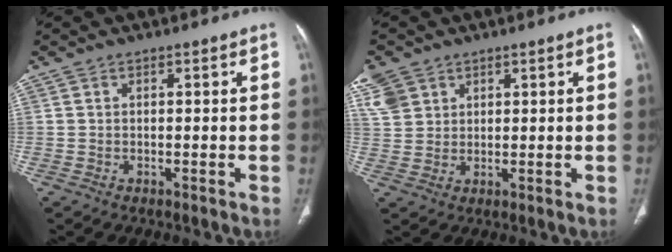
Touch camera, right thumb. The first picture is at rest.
{"total": 10.8, "force": [5.6, 8.2, 4.2], "torque": [-0.106, 0.004, 0.118]}